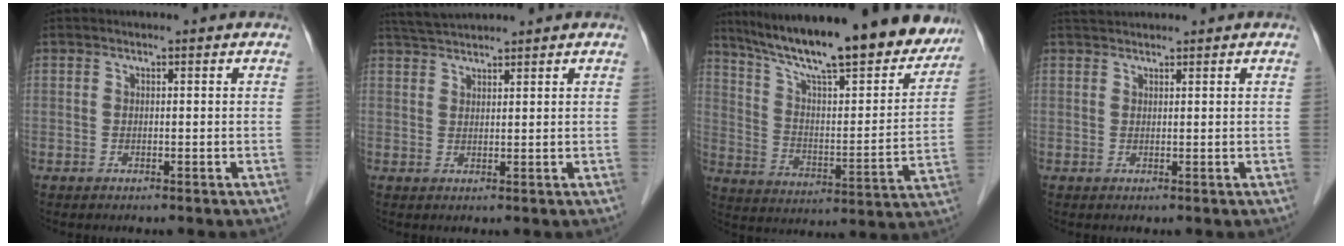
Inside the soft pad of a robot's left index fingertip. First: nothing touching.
{"total": 3.7, "force": [3.6, -0.3, 0.8], "torque": [-0.021, 0.021, 0.072]}
{"total": 24.4, "force": [20.7, 4.2, 12.1], "torque": [-0.188, -0.016, 0.287]}
{"total": 2.0, "force": [1.9, 0.1, 0.3], "torque": [-0.007, 0.021, 0.038]}